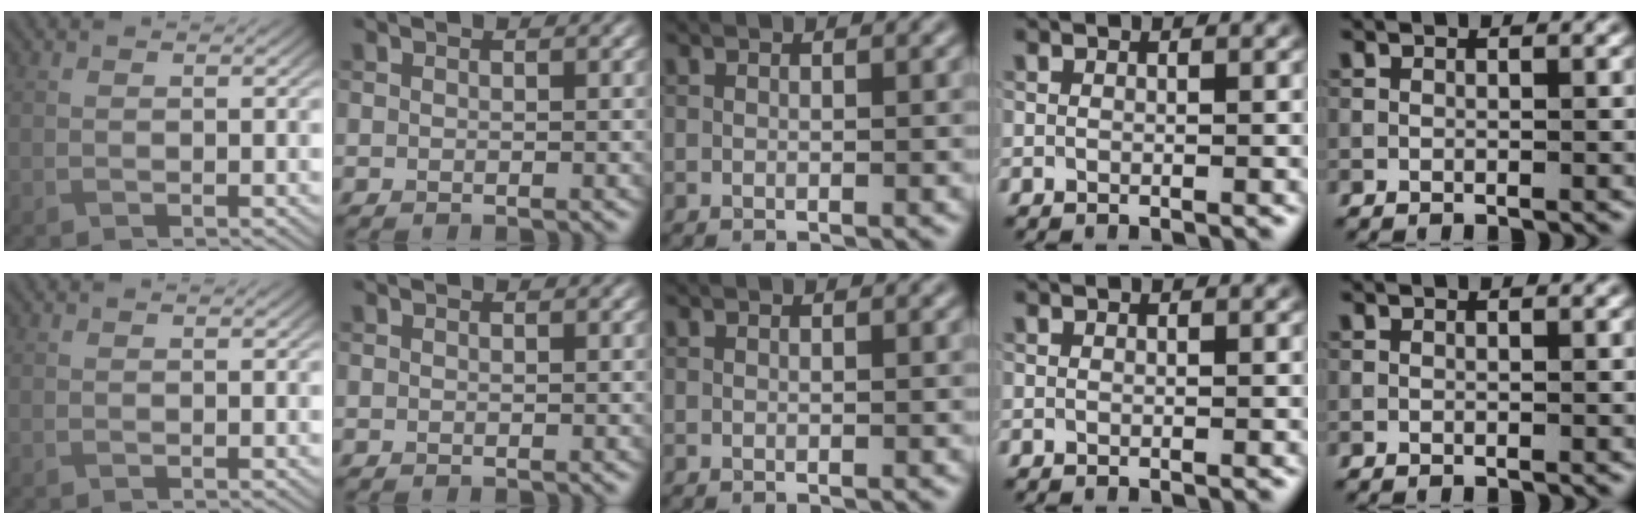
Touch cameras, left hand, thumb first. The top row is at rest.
{}